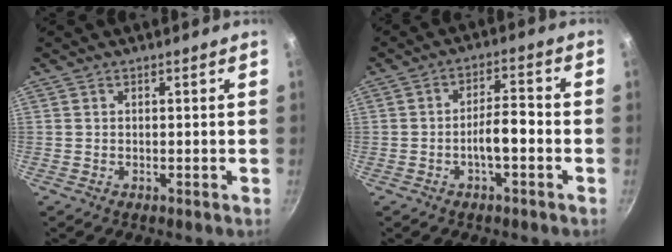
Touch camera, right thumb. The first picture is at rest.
{"total": 5.5, "force": [-2.0, 1.8, 4.8], "torque": [-0.073, 0.032, -0.036]}